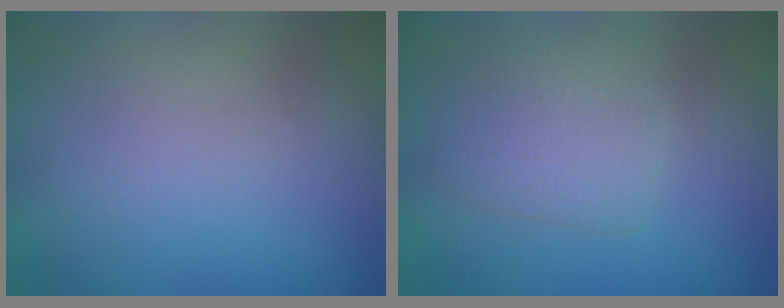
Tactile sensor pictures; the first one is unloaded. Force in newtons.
{"total": 2.9, "press": 2.9, "slide": 0.2}